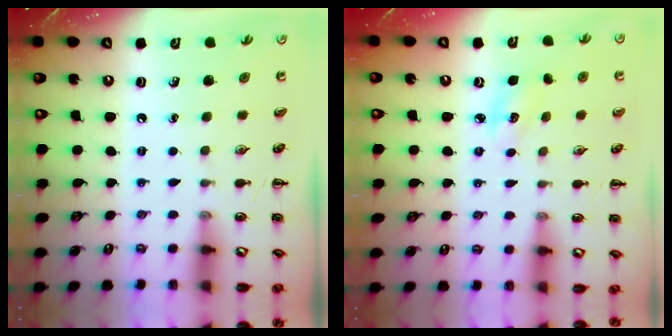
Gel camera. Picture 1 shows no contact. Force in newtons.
{"total": 4.9, "press": 4.7, "slide": 1.2}